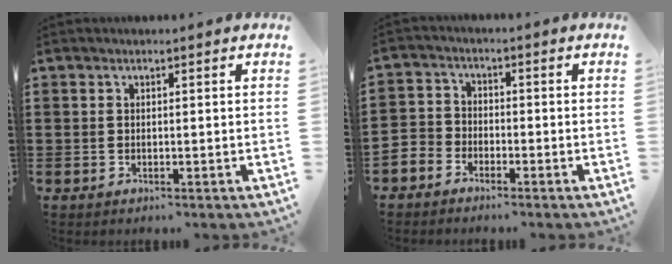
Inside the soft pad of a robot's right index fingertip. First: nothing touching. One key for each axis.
{"total": 3.0, "fx": -2.6, "fy": 1.5, "fz": 0.0, "tx": -0.018, "ty": 0.003, "tz": -0.060}